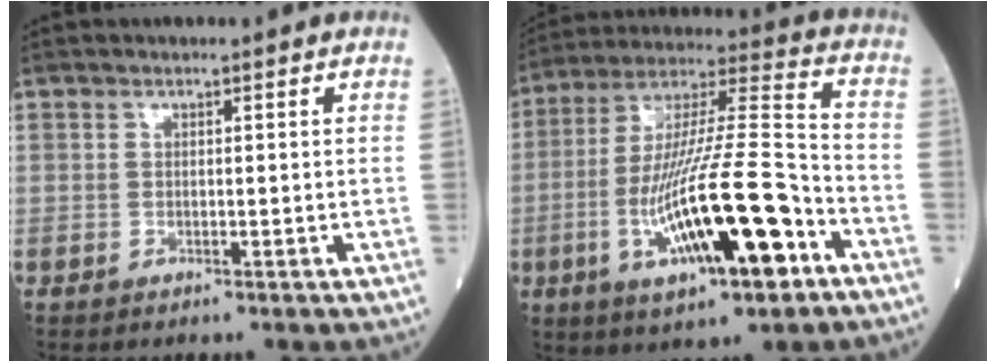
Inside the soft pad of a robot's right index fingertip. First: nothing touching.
{"total": 21.2, "force": [-7.8, 3.5, 19.4], "torque": [-0.364, -0.014, -0.126]}